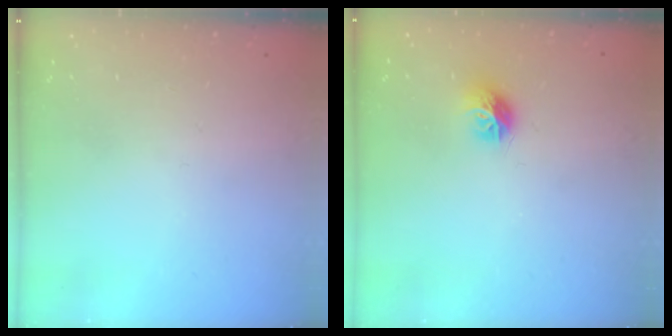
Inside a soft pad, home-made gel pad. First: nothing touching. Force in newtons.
{"total": 8.1, "press": 8.1, "slide": 0.2}